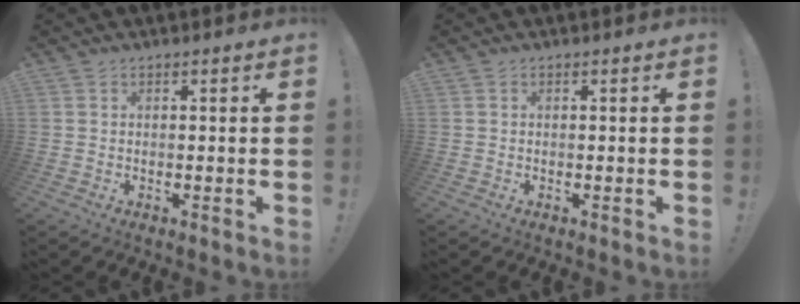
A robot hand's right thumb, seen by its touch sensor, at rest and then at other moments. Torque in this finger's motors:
{"motor_torque": [0.00, -0.01, 0.18, -0.18, 0.01]}